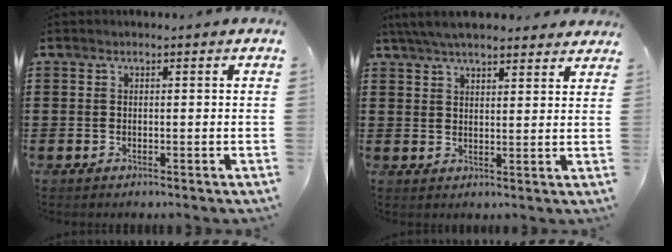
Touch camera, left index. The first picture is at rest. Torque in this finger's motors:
{"motor_torque": [2.14, 0.00, -0.07, -0.21]}